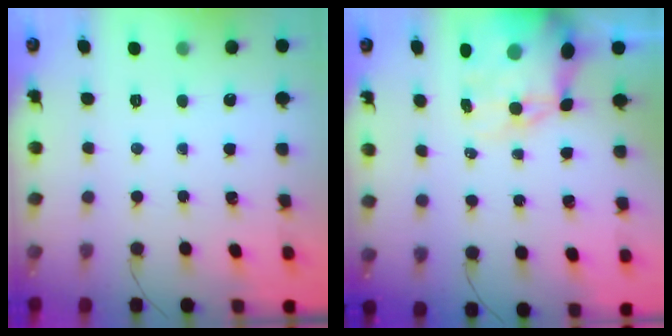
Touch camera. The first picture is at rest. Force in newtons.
{"total": 12.1, "press": 11.7, "slide": 3.0}